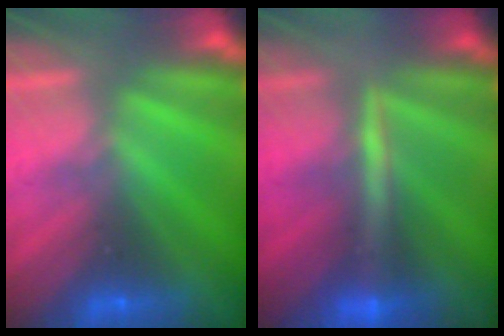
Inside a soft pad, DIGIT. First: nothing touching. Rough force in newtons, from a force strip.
{"total": 2.4}